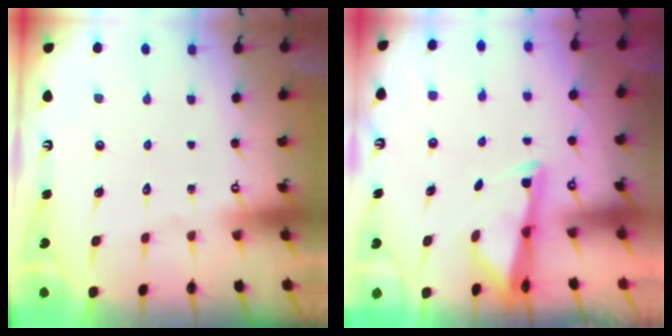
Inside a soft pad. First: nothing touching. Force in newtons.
{"total": 2.6, "press": 2.5, "slide": 0.4}